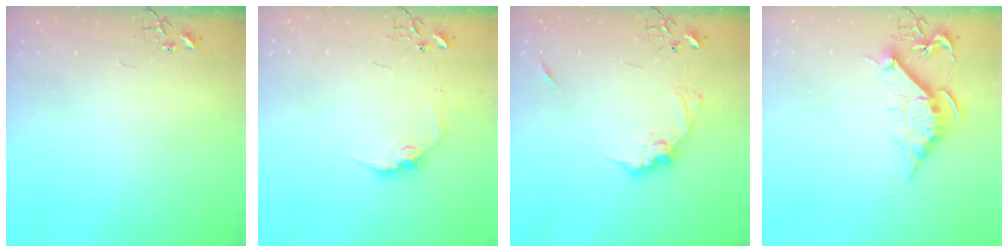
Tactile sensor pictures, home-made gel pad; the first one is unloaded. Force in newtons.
{"total": 9.9, "press": 9.9, "slide": 0.6}
{"total": 13.1, "press": 13.1, "slide": 1.0}
{"total": 11.2, "press": 11.2, "slide": 0.2}